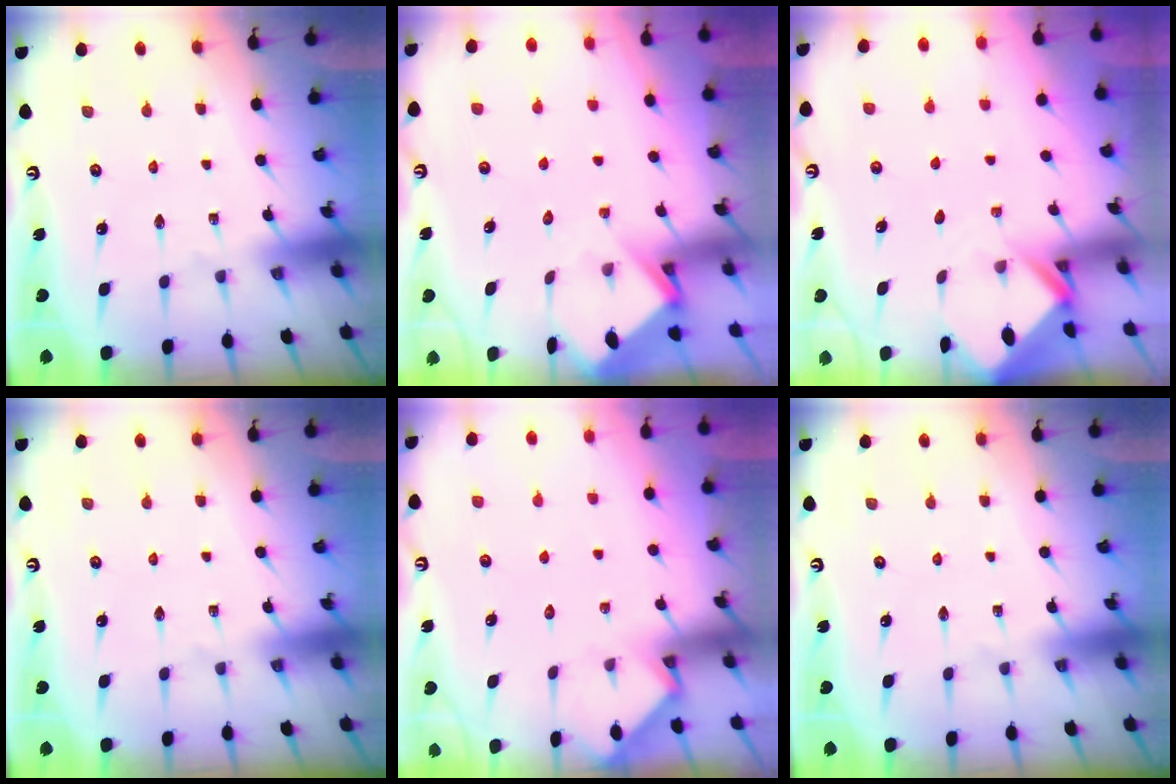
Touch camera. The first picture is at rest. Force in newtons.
{"total": 3.9, "press": 3.9, "slide": 0.3}
{"total": 2.4, "press": 2.4, "slide": 0.2}
{"total": 0.0}
{"total": 2.6, "press": 2.5, "slide": 0.3}
{"total": 0.0}